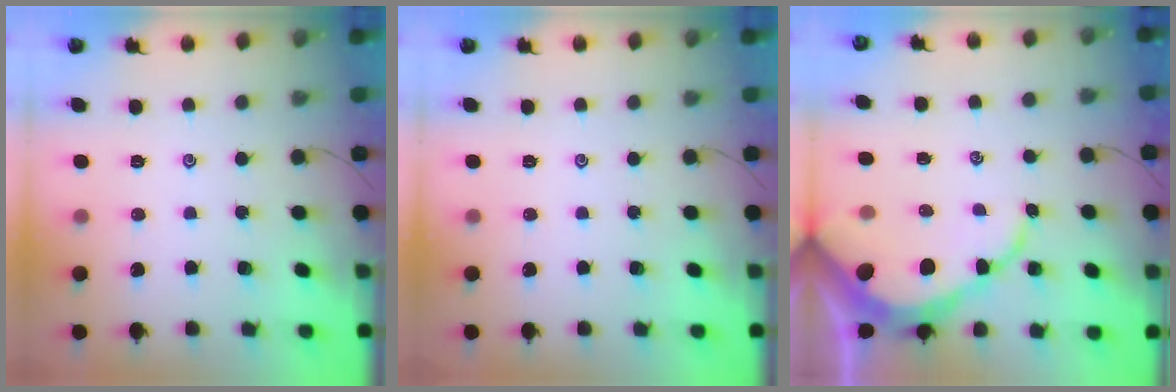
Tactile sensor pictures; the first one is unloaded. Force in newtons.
{"total": 0.0}
{"total": 10.7, "press": 10.7, "slide": 1.2}